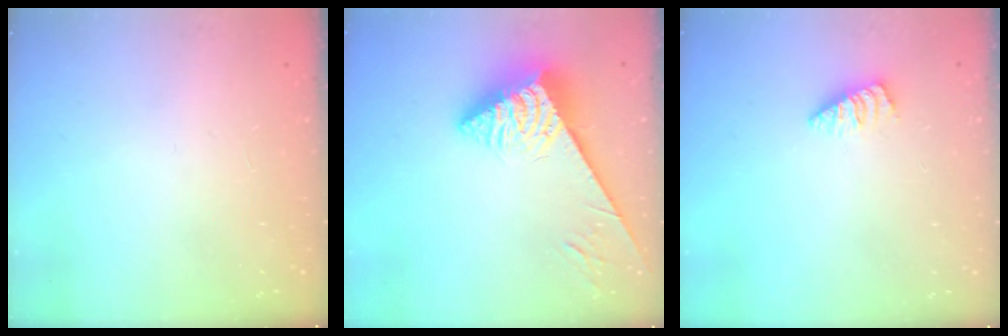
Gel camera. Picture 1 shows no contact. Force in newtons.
{"total": 6.0, "press": 6.0, "slide": 0.6}
{"total": 1.0, "press": 1.0, "slide": 0.2}